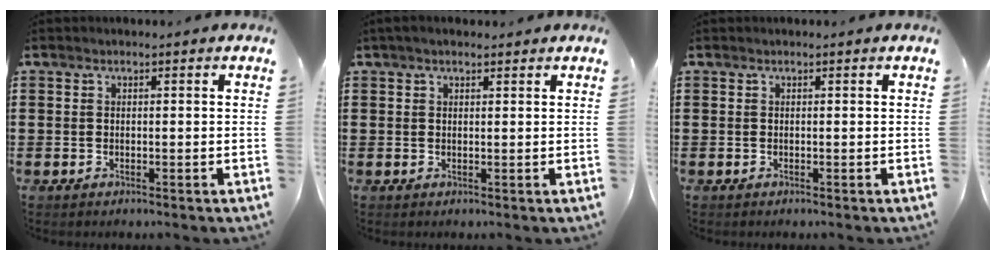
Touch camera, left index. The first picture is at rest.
{"total": 1.2, "force": [0.8, 0.5, 0.7], "torque": [-0.016, 0.004, 0.015]}
{"total": 0.0}